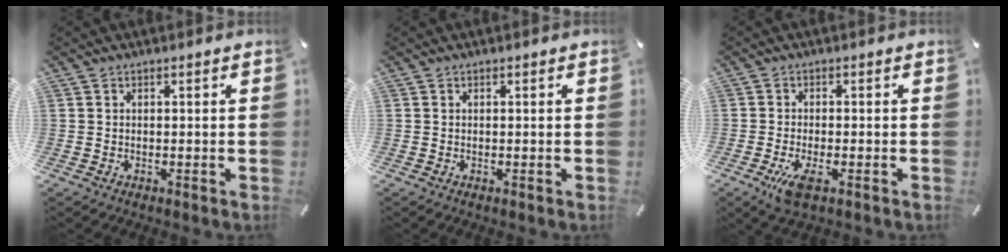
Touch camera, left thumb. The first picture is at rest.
{"total": 0.0}
{"total": 5.2, "force": [-2.2, 1.6, 4.5], "torque": [-0.087, -0.007, -0.035]}